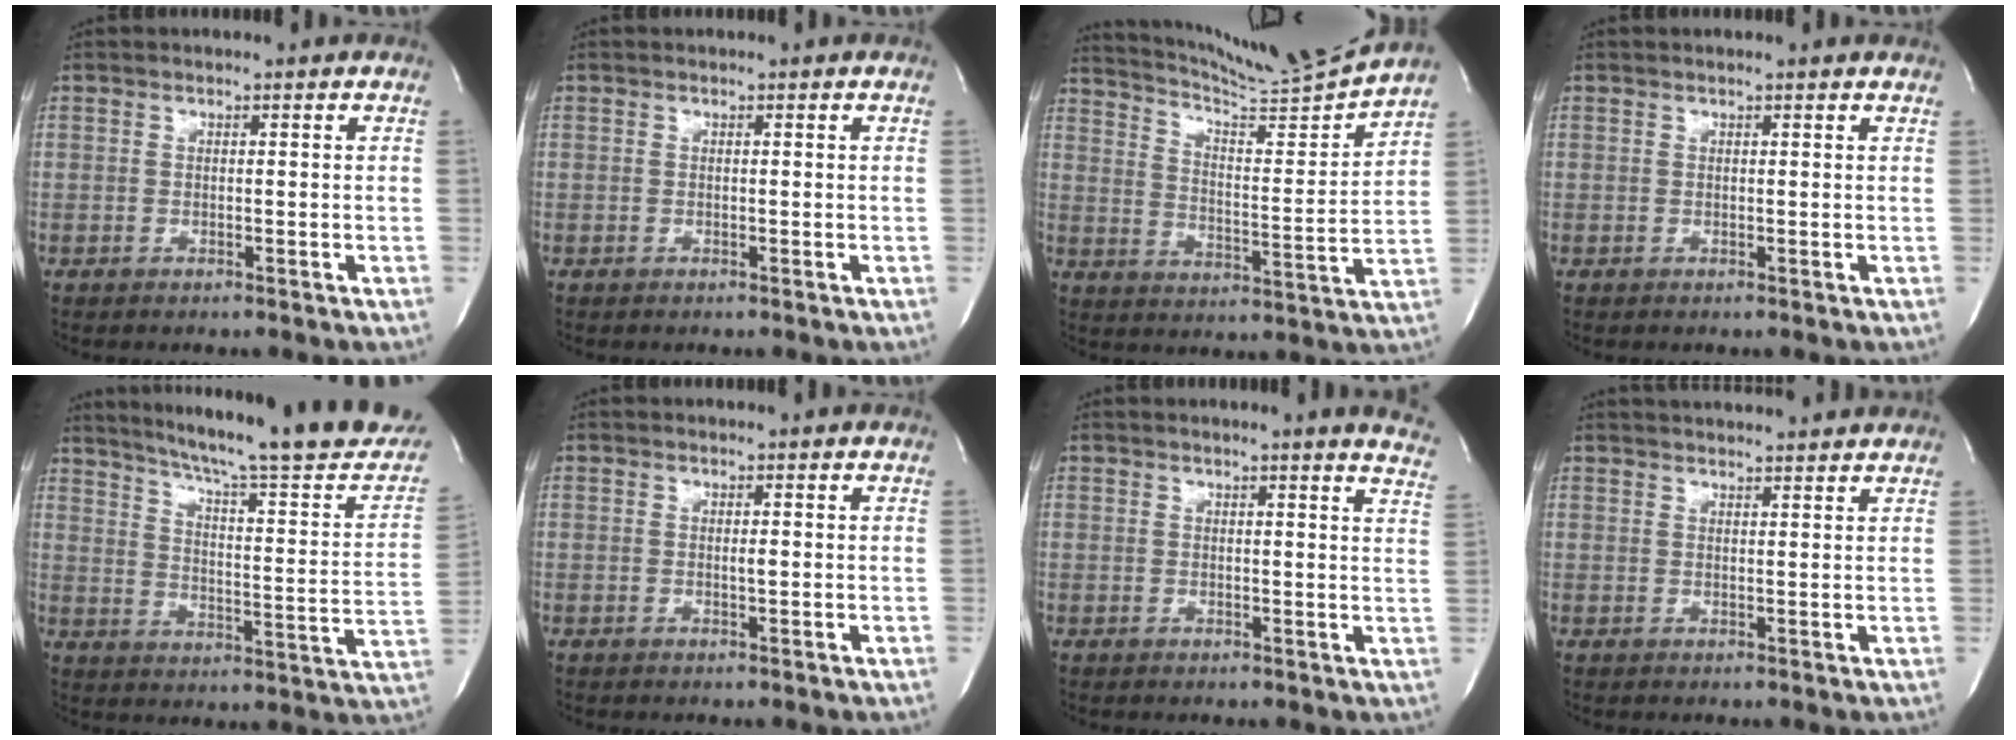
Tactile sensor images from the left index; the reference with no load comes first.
{"total": 0.0}
{"total": 15.6, "force": [14.8, -2.8, 3.7], "torque": [-0.070, -0.055, 0.223]}
{"total": 1.7, "force": [1.6, 0.0, 0.6], "torque": [-0.016, 0.010, 0.016]}
{"total": 25.6, "force": [22.1, 1.5, 12.8], "torque": [-0.193, -0.057, 0.284]}
{"total": 0.6, "force": [0.2, 0.0, 0.6], "torque": [-0.015, -0.001, 0.003]}
{"total": 9.8, "force": [9.0, 0.0, 3.7], "torque": [-0.033, -0.050, 0.073]}
{"total": 10.1, "force": [9.6, 0.8, 3.0], "torque": [-0.046, 0.023, 0.122]}